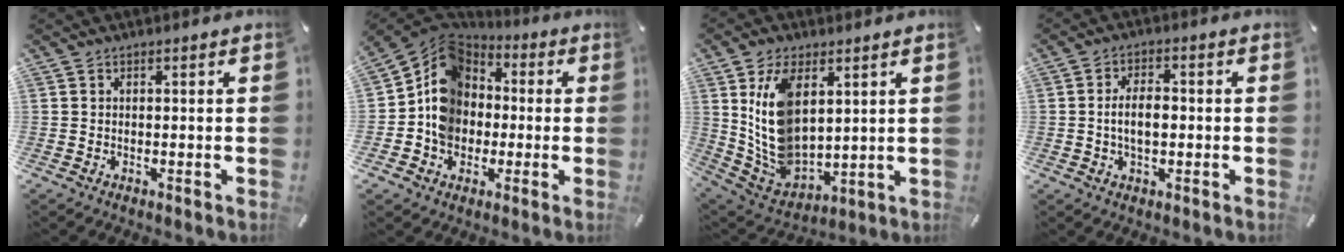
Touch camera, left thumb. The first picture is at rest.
{"total": 12.4, "force": [-1.2, 11.3, 4.8], "torque": [-0.116, 0.013, -0.023]}
{"total": 14.0, "force": [4.6, 9.1, 9.6], "torque": [-0.221, -0.020, 0.085]}
{"total": 5.8, "force": [-0.5, 3.3, 4.8], "torque": [-0.086, 0.005, -0.013]}